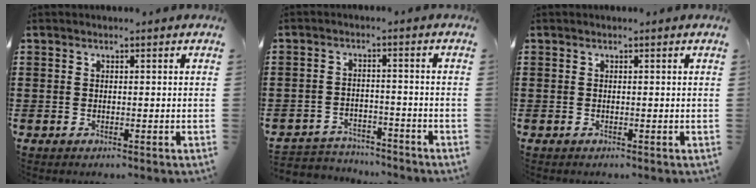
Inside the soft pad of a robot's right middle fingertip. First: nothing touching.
{"total": 3.4, "force": [-3.3, 0.7, -0.1], "torque": [-0.008, 0.001, -0.072]}
{"total": 0.0}